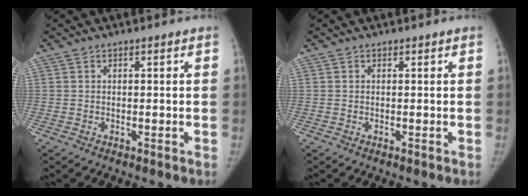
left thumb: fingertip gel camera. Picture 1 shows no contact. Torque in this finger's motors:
{"motor_torque": [0.03, -0.01, 0.07, -0.04, 0.05]}